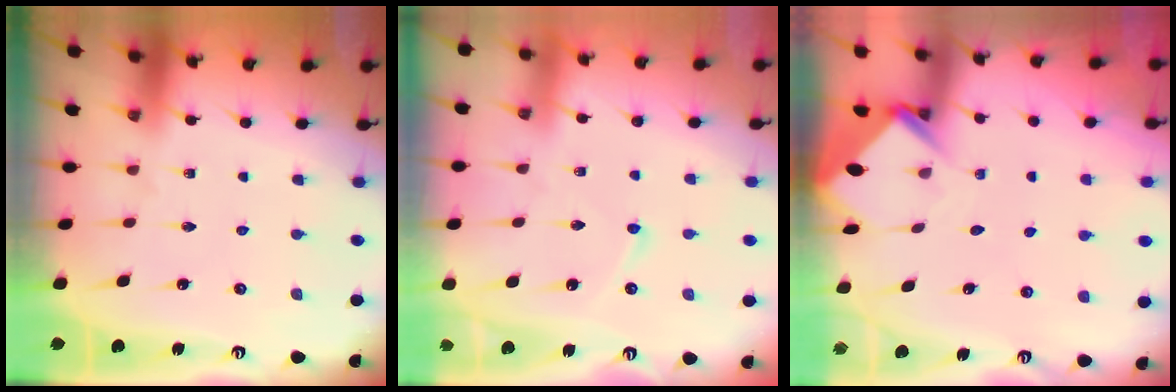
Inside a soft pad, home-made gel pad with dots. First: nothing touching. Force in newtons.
{"total": 3.5, "press": 3.5, "slide": 0.2}
{"total": 3.9, "press": 3.9, "slide": 0.3}